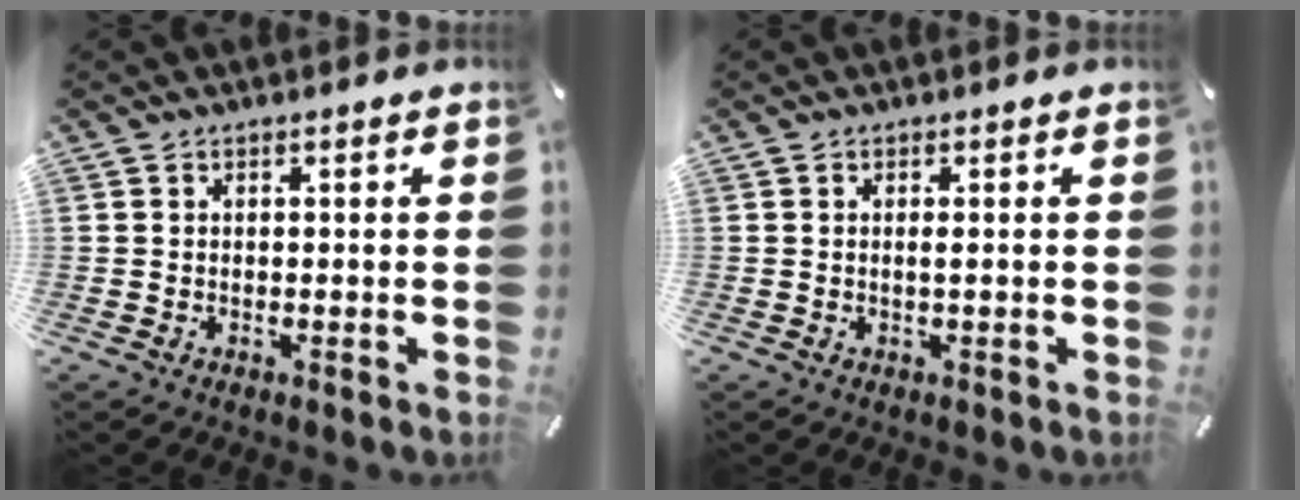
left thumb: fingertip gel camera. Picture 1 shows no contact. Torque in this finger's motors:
{"motor_torque": [-0.17, -0.32, -0.02, 0.05, 0.06]}